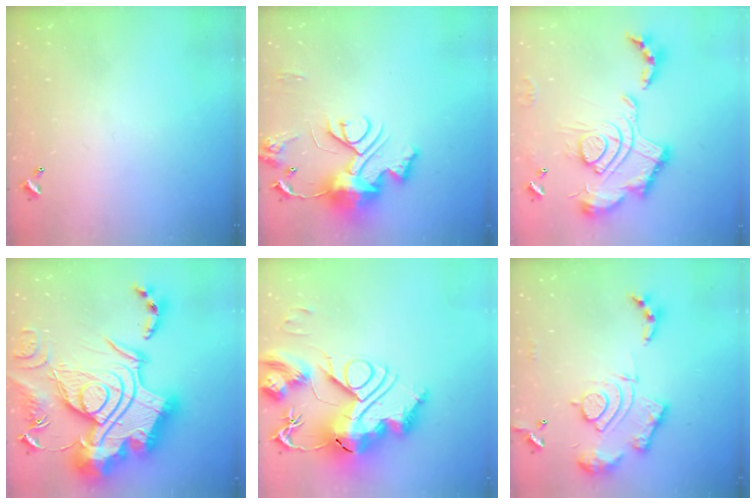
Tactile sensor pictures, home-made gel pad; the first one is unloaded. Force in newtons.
{"total": 13.2, "press": 13.1, "slide": 1.4}
{"total": 2.5, "press": 1.9, "slide": 1.7}
{"total": 0.7, "press": 0.7, "slide": 0.1}
{"total": 0.7, "press": 0.7, "slide": 0.0}
{"total": 17.4, "press": 17.3, "slide": 1.7}